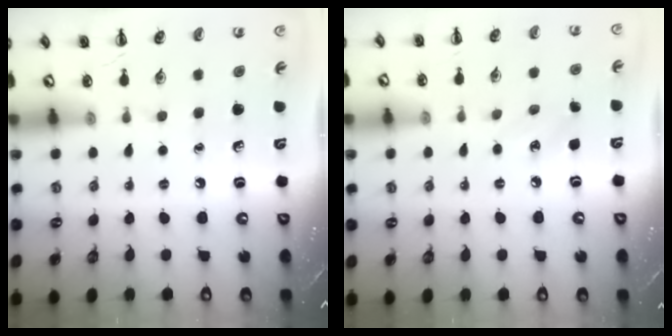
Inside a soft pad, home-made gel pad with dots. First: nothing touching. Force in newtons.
{"total": 6.6, "press": 6.4, "slide": 1.9}